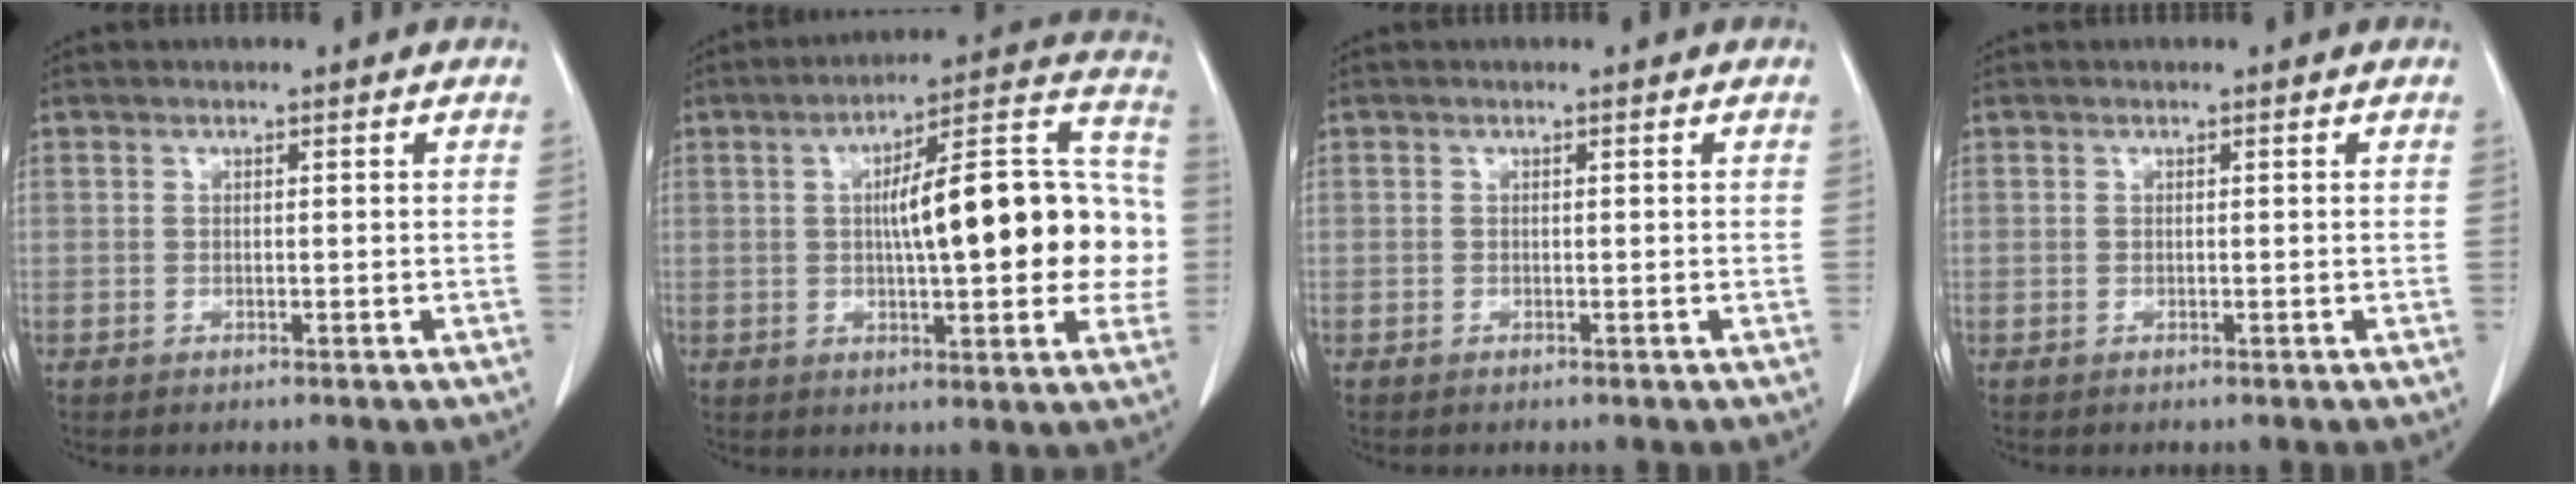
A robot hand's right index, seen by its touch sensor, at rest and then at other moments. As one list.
[{"total": 21.1, "force": [0.0, 4.8, 20.6], "torque": [-0.258, 0.043, 0.003]}, {"total": 0.0}, {"total": 0.0}]